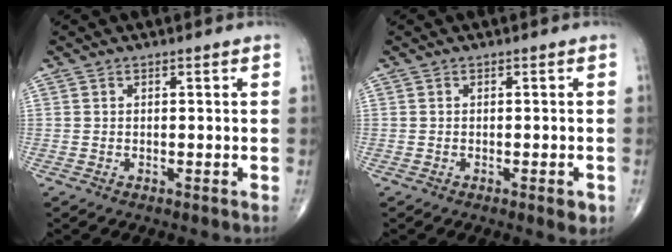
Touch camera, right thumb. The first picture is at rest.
{"total": 2.0, "force": [-0.9, 0.6, 1.7], "torque": [-0.020, -0.002, -0.012]}